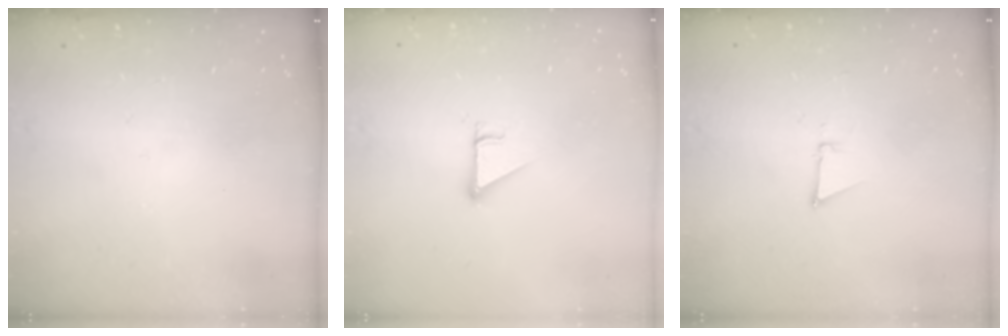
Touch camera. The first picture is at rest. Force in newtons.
{"total": 2.7, "press": 2.7, "slide": 0.3}
{"total": 3.0, "press": 2.9, "slide": 0.8}